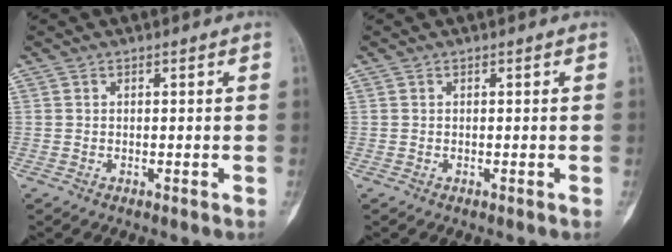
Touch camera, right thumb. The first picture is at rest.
{"total": 0.0}